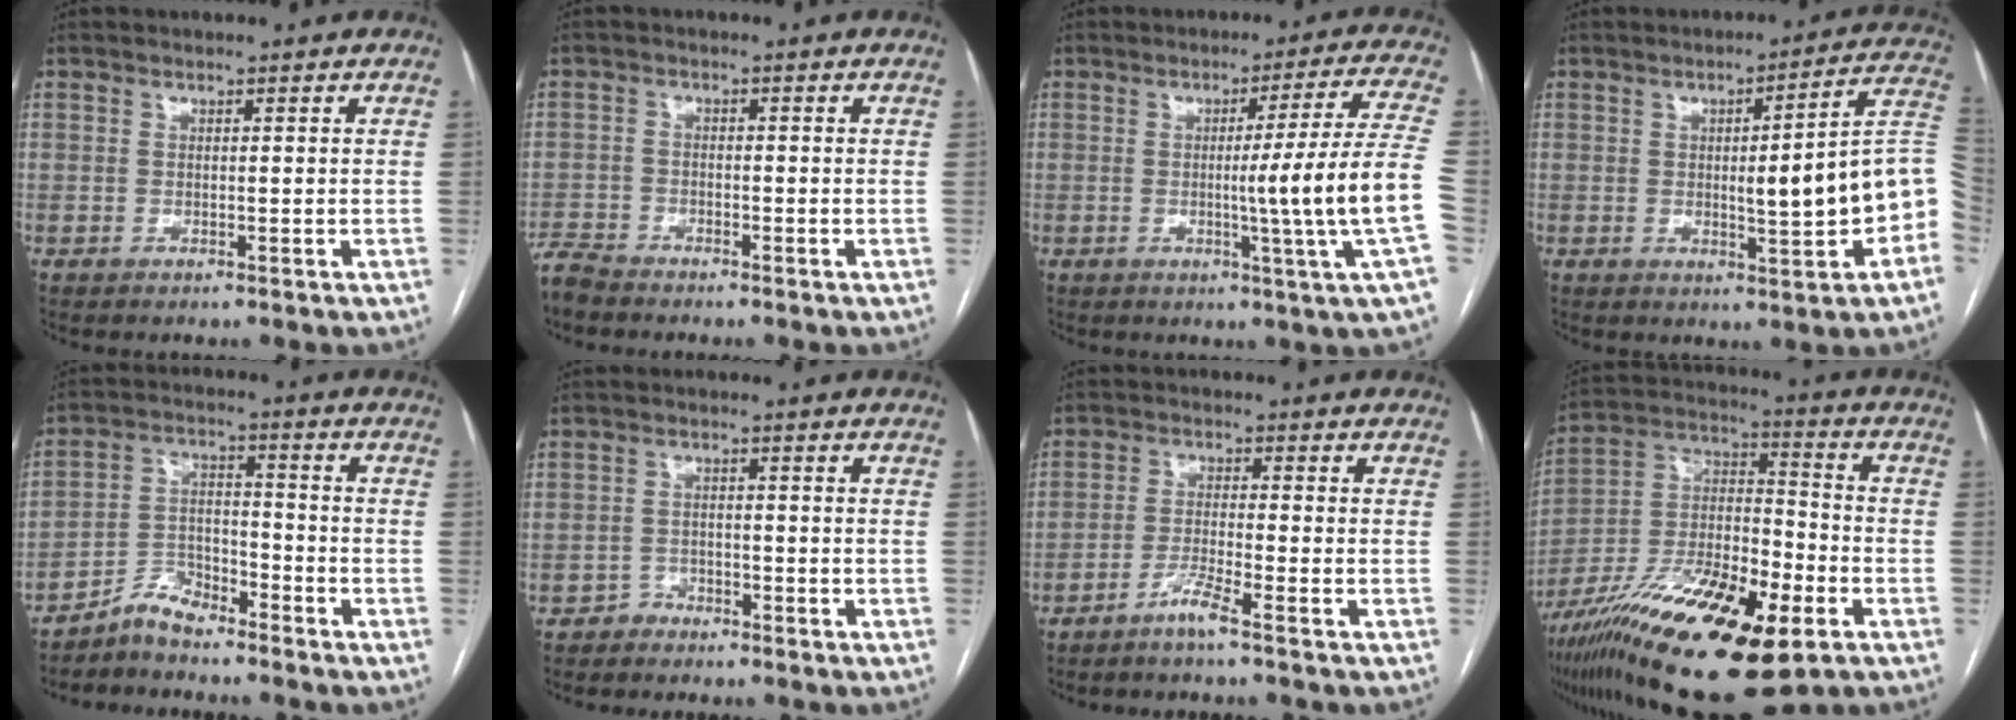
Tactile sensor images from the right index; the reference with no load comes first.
{"total": 3.2, "force": [-3.2, 0.6, 0.1], "torque": [-0.005, -0.009, -0.064]}
{"total": 13.2, "force": [-2.2, -3.2, 12.6], "torque": [-0.170, -0.015, -0.032]}
{"total": 12.2, "force": [-1.9, 1.1, 12.0], "torque": [-0.144, 0.018, -0.023]}
{"total": 5.5, "force": [-5.1, 1.7, 1.1], "torque": [-0.018, 0.005, -0.096]}
{"total": 2.0, "force": [-1.6, 1.0, -0.6], "torque": [0.013, 0.005, -0.033]}
{"total": 3.6, "force": [-2.9, -0.8, 2.1], "torque": [-0.048, -0.008, -0.063]}
{"total": 24.9, "force": [-14.0, 6.6, 19.5], "torque": [-0.355, -0.016, -0.239]}